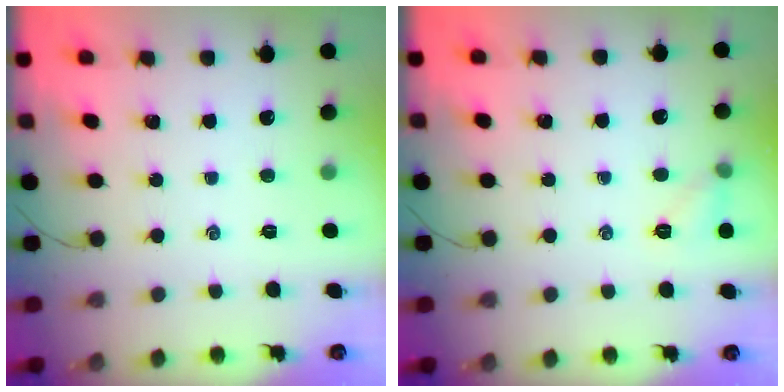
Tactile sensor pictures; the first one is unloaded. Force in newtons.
{"total": 5.8, "press": 5.6, "slide": 1.7}